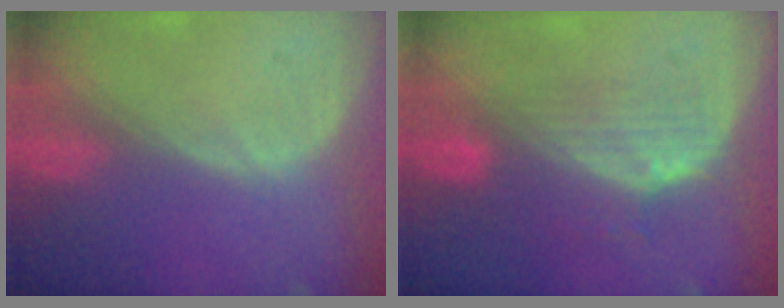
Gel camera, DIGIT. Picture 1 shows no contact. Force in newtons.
{"total": 7.5, "press": 6.8, "slide": 3.3}